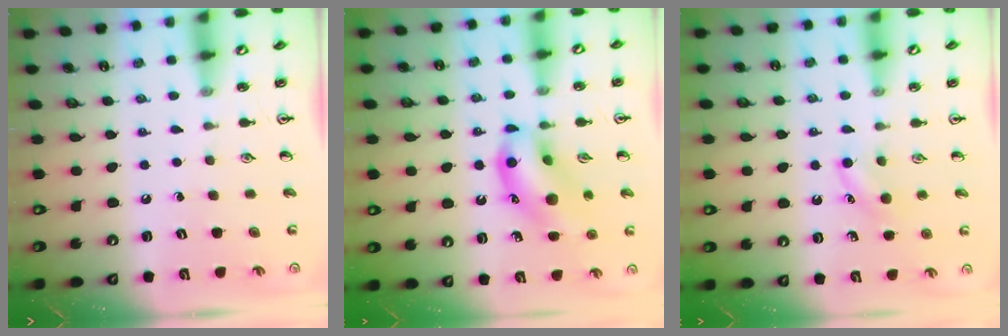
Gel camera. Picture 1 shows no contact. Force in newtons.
{"total": 14.3, "press": 14.1, "slide": 2.6}
{"total": 4.3, "press": 4.1, "slide": 1.5}